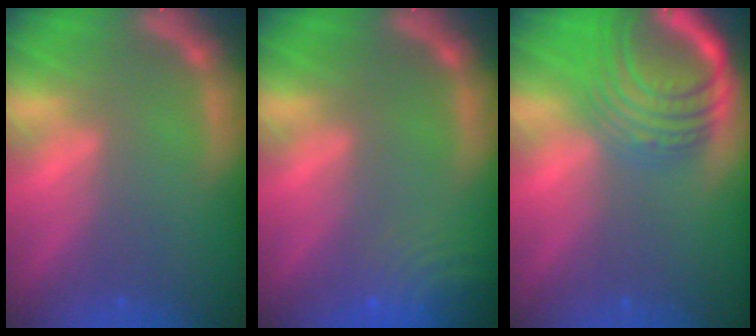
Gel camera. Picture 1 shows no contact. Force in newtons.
{"total": 7.0}
{"total": 10.0}